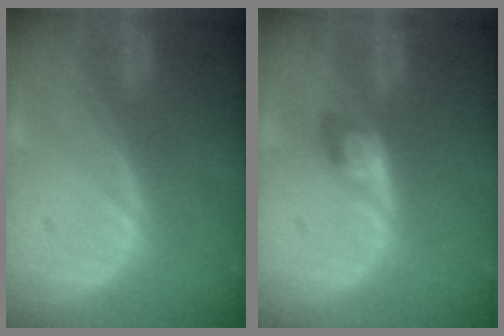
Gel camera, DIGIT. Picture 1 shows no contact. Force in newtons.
{"total": 2.6, "press": 2.6, "slide": 0.1}